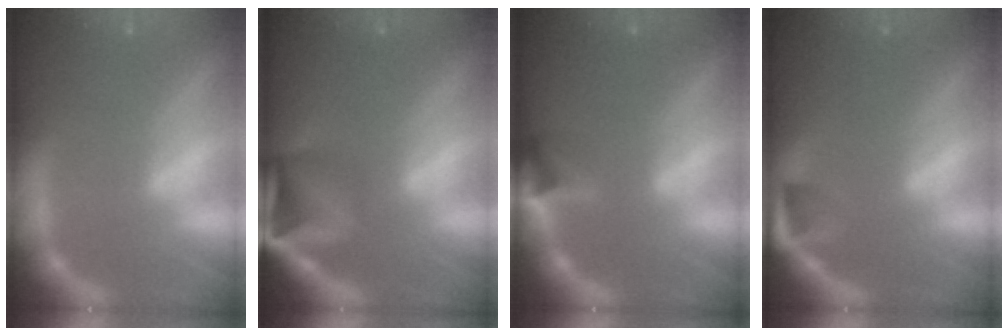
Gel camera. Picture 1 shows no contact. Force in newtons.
{"total": 6.9}
{"total": 2.9}
{"total": 2.4}